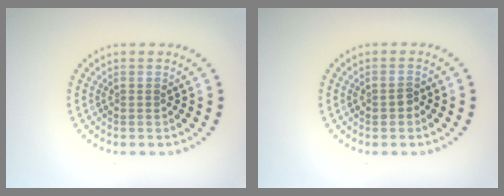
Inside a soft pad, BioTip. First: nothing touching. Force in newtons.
{"total": 1.1, "press": 1.1, "slide": 0.3}